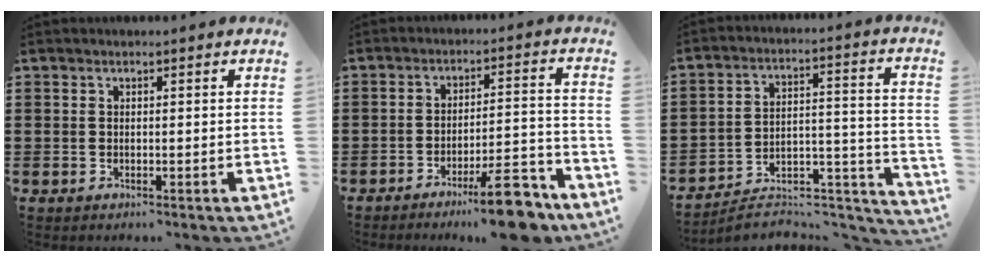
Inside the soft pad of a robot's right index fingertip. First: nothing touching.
{"total": 10.6, "force": [-8.0, 1.7, 6.7], "torque": [-0.093, 0.025, -0.140]}
{"total": 6.0, "force": [-5.3, 2.1, 1.7], "torque": [-0.023, 0.010, -0.103]}